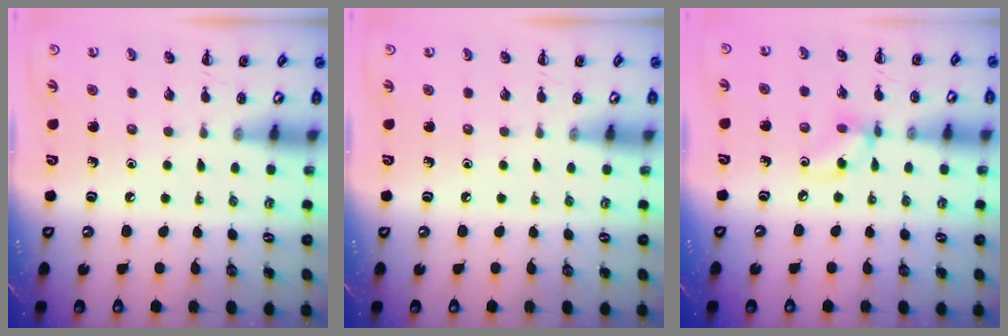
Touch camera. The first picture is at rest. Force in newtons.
{"total": 0.0}
{"total": 5.8, "press": 5.8, "slide": 0.3}